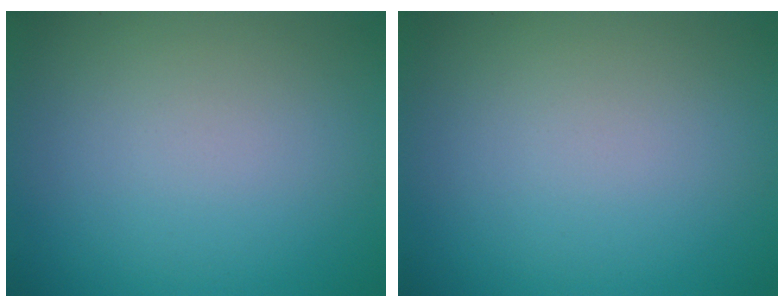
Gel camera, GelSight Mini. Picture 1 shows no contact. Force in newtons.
{"total": 0.0}